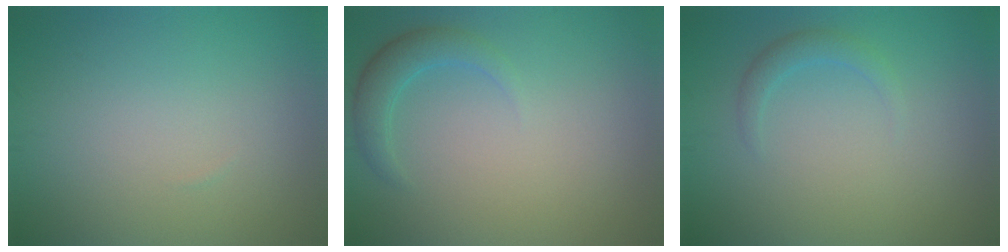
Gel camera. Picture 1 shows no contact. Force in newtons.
{"total": 2.4, "press": 2.4, "slide": 0.1}
{"total": 1.5, "press": 1.5, "slide": 0.1}